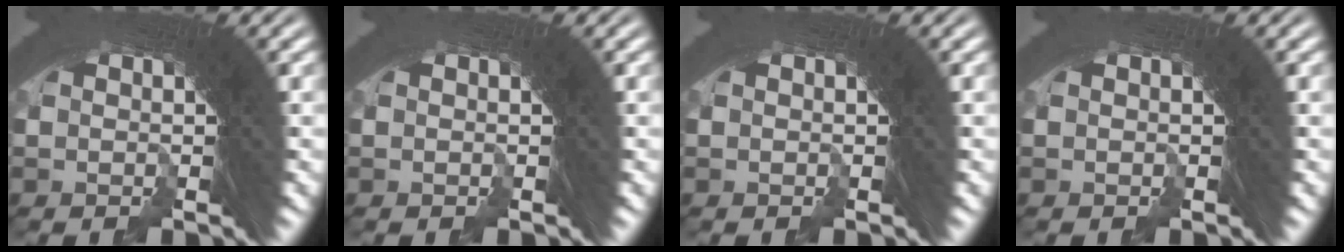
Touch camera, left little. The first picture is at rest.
{"total": 0.0}
{"total": 0.0}
{"total": 0.0}